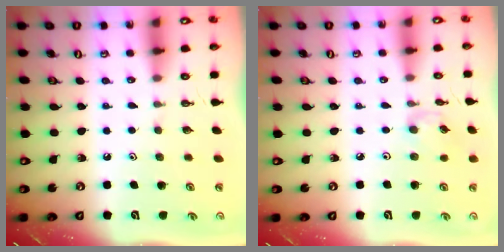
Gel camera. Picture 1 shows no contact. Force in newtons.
{"total": 2.7, "press": 2.7, "slide": 0.1}